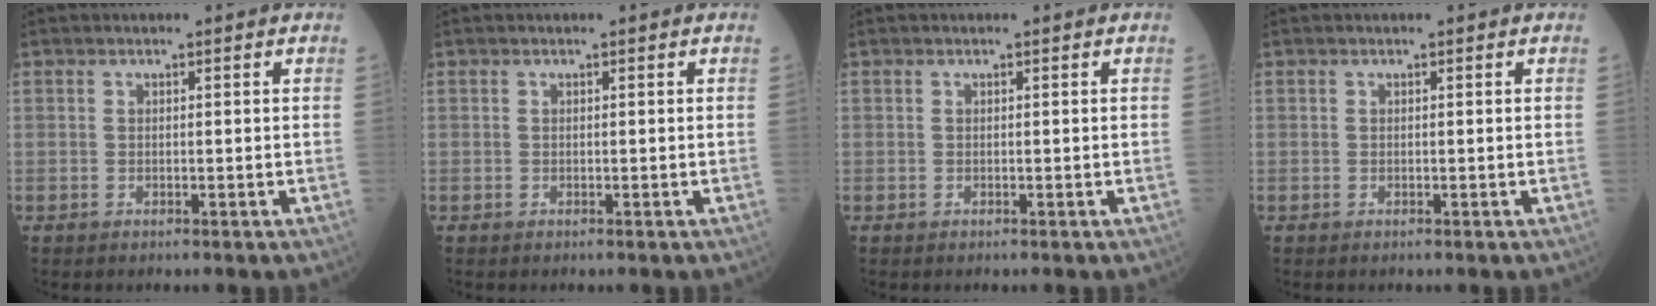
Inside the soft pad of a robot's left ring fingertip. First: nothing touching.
{"total": 0.0}
{"total": 0.0}
{"total": 0.0}